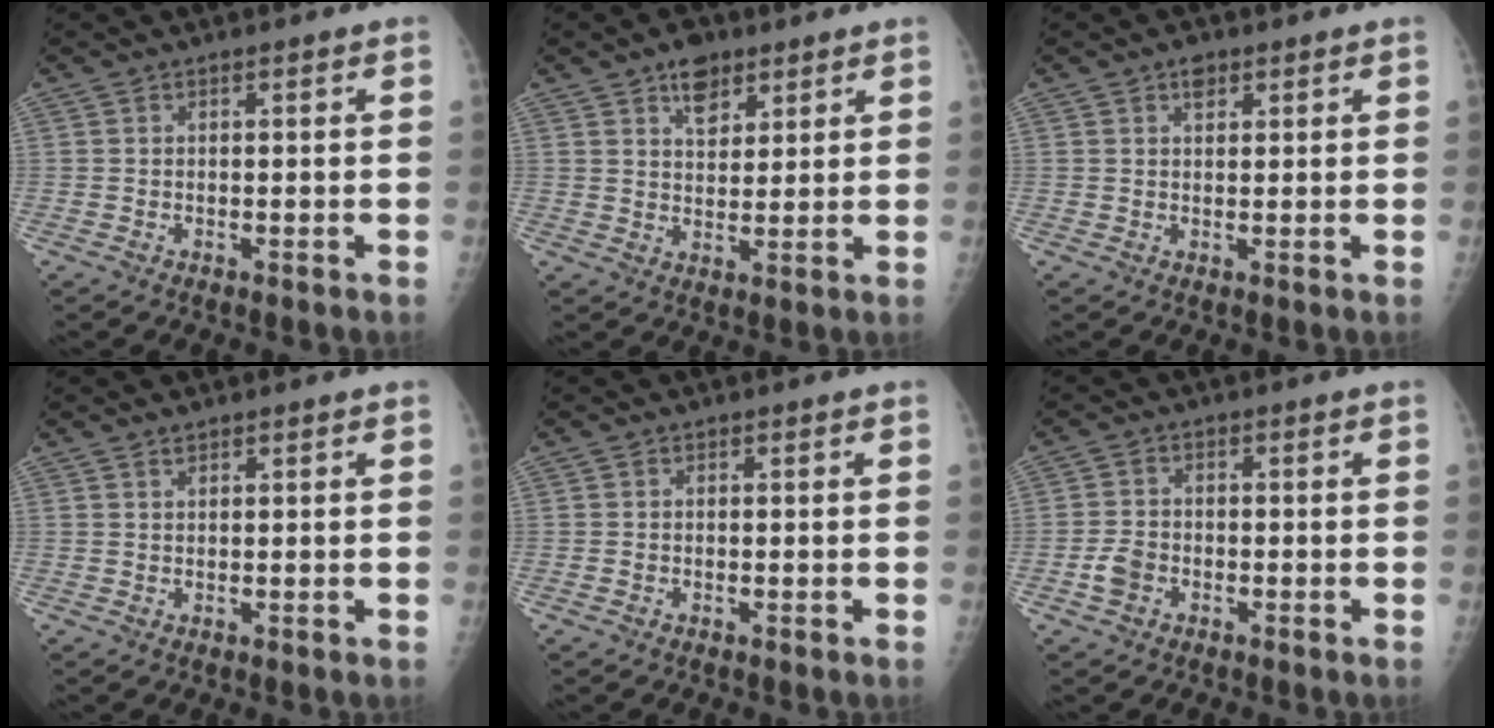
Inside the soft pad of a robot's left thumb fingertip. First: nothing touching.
{"total": 6.1, "force": [3.8, 3.6, 3.2], "torque": [-0.026, -0.021, 0.060]}
{"total": 2.2, "force": [1.3, 1.4, 1.2], "torque": [-0.007, -0.005, 0.018]}
{"total": 0.9, "force": [0.8, 0.4, 0.3], "torque": [-0.002, -0.005, 0.014]}
{"total": 0.6, "force": [-0.2, 0.5, 0.2], "torque": [-0.002, 0.001, -0.003]}
{"total": 3.6, "force": [-1.5, 2.7, 1.9], "torque": [-0.032, 0.009, -0.028]}